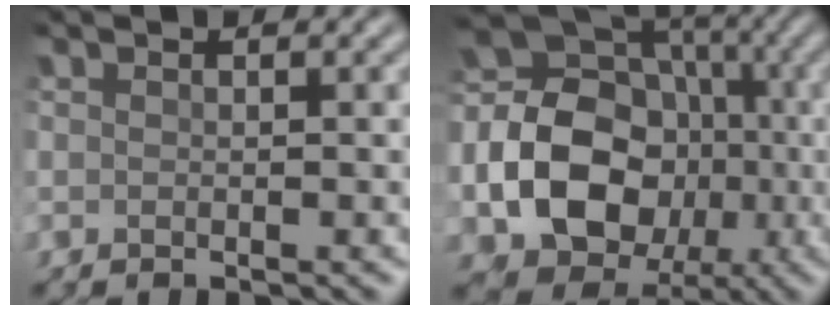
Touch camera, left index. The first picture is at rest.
{"total": 17.4, "force": [-2.1, 14.3, 9.6], "torque": [-0.204, -0.002, -0.041]}